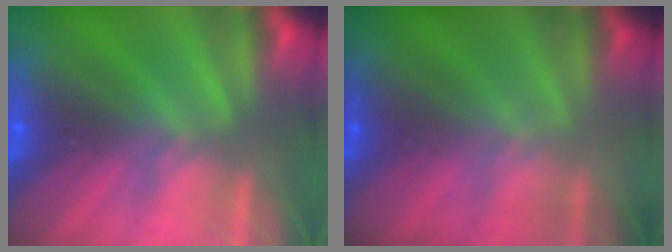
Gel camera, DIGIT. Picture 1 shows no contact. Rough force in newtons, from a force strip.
{"total": 1.7}